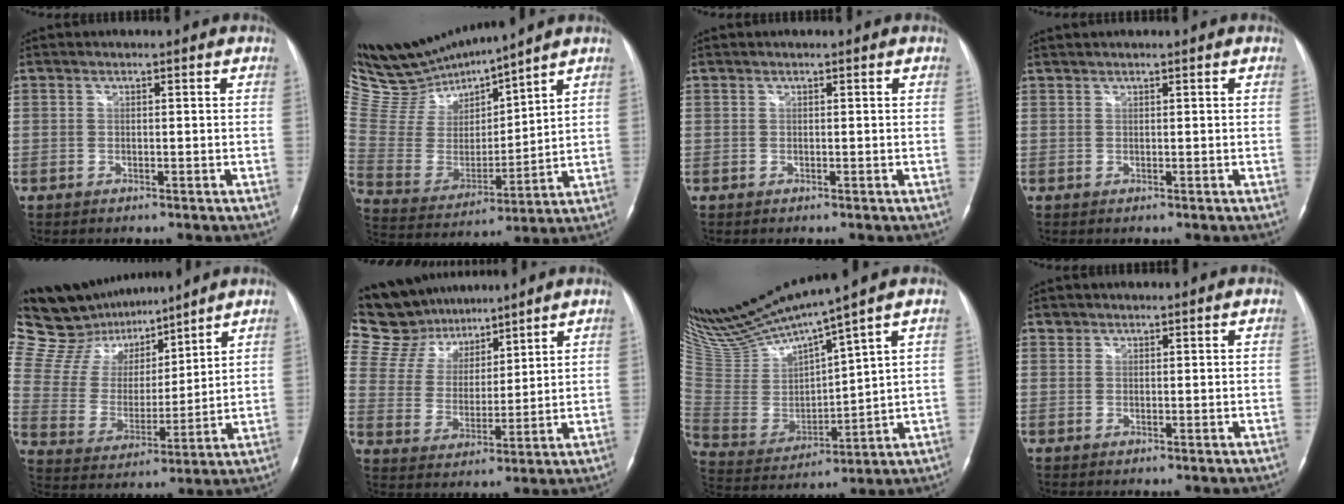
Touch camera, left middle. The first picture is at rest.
{"total": 15.3, "force": [14.8, 1.6, 3.7], "torque": [-0.088, -0.015, 0.295]}
{"total": 0.0}
{"total": 0.9, "force": [0.9, -0.1, 0.3], "torque": [-0.007, 0.009, 0.022]}
{"total": 17.7, "force": [15.5, 6.0, 6.1], "torque": [-0.110, 0.024, 0.279]}
{"total": 15.8, "force": [14.0, 6.4, 3.5], "torque": [-0.087, 0.028, 0.262]}
{"total": 15.7, "force": [14.0, -0.6, 7.2], "torque": [-0.150, -0.019, 0.285]}
{"total": 0.8, "force": [0.6, 0.5, -0.1], "torque": [0.007, 0.004, 0.008]}